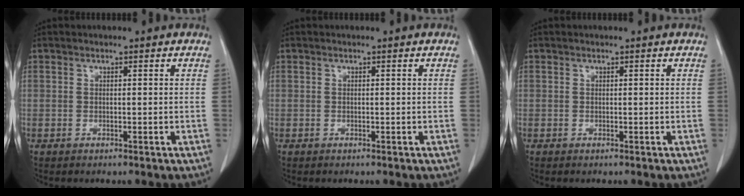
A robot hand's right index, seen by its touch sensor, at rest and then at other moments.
{"total": 0.0}
{"total": 0.0}